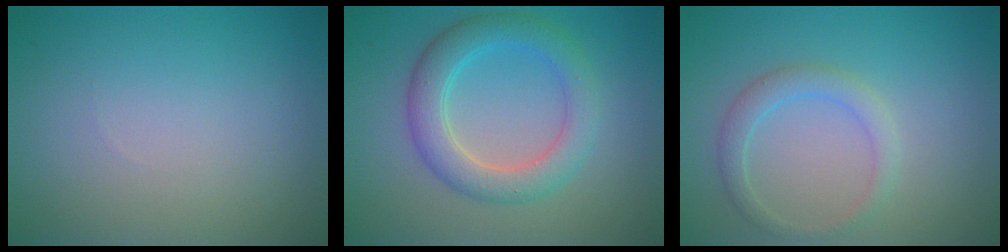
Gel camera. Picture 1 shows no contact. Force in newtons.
{"total": 4.6, "press": 4.6, "slide": 0.1}
{"total": 2.1, "press": 2.1, "slide": 0.1}